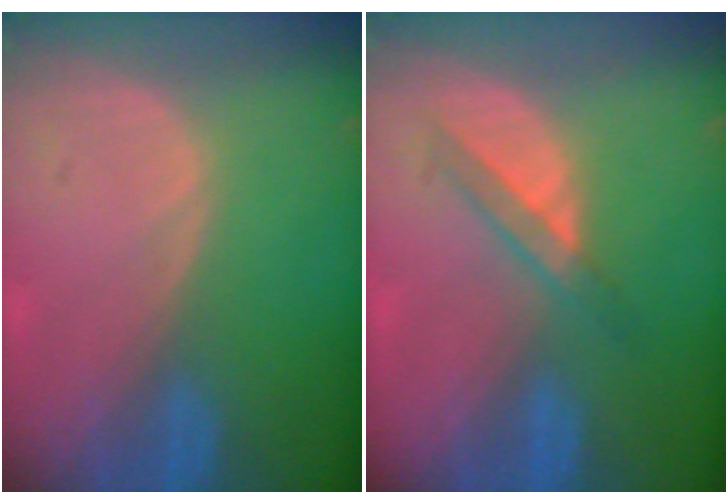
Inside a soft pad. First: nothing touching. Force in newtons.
{"total": 3.6, "press": 3.4, "slide": 1.1}